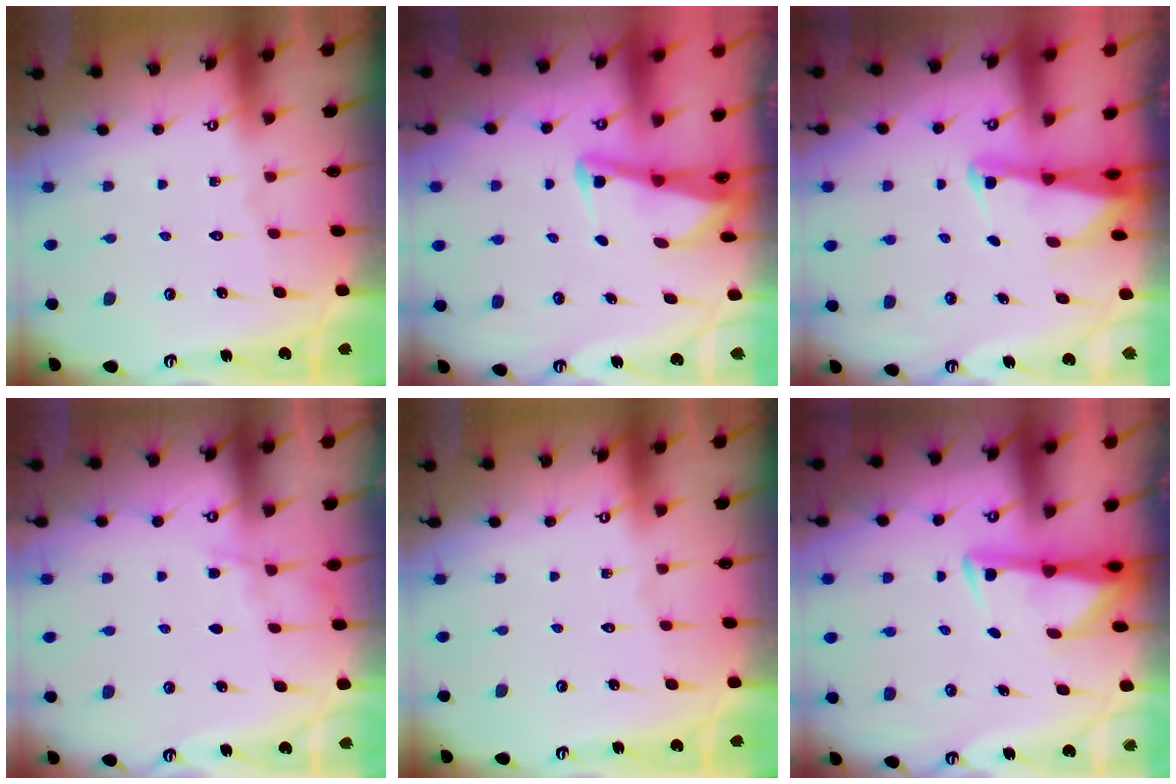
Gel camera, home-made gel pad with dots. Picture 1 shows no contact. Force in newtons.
{"total": 3.0, "press": 3.0, "slide": 0.4}
{"total": 2.4, "press": 2.4, "slide": 0.3}
{"total": 3.0, "press": 3.0, "slide": 0.5}
{"total": 0.0}
{"total": 2.8, "press": 2.7, "slide": 0.5}